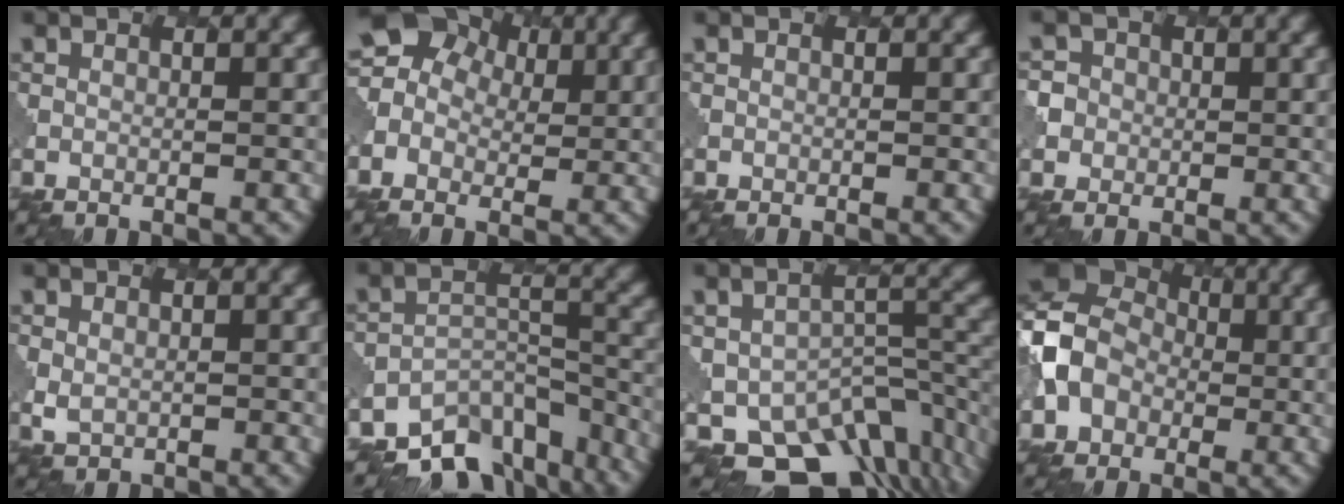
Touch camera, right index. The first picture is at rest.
{"total": 8.4, "force": [1.9, 7.4, 3.6], "torque": [-0.063, 0.030, -0.009]}
{"total": 0.0}
{"total": 3.4, "force": [0.1, 3.4, 0.4], "torque": [0.013, 0.017, -0.023]}
{"total": 1.0, "force": [0.4, 0.9, 0.3], "torque": [-0.011, -0.006, 0.014]}
{"total": 9.7, "force": [-8.2, 4.4, 3.0], "torque": [-0.039, -0.009, -0.108]}
{"total": 9.7, "force": [-6.2, 5.7, 4.8], "torque": [-0.064, -0.025, -0.083]}
{"total": 8.0, "force": [-0.6, 6.9, 3.9], "torque": [-0.075, -0.003, -0.022]}